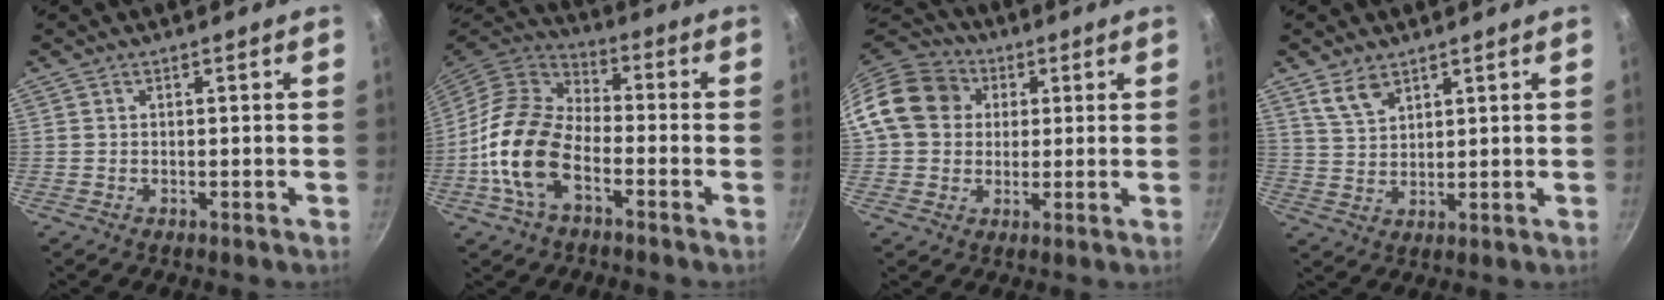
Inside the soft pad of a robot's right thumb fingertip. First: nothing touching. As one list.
[{"total": 15.7, "force": [-5.3, 9.0, 11.6], "torque": [-0.201, 0.040, -0.118]}, {"total": 14.7, "force": [3.3, 12.4, 7.1], "torque": [-0.111, 0.025, 0.044]}, {"total": 5.0, "force": [3.5, 2.5, 2.6], "torque": [-0.046, -0.015, 0.076]}]